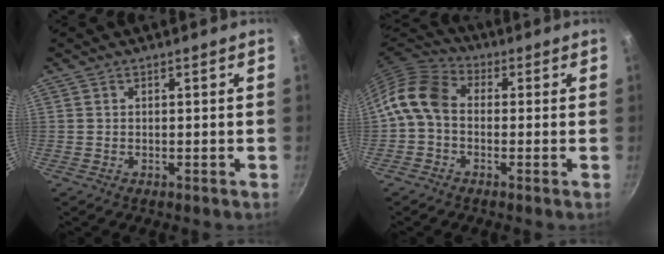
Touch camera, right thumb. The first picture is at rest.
{"total": 8.9, "force": [-0.9, 6.6, 6.0], "torque": [-0.109, 0.032, -0.038]}